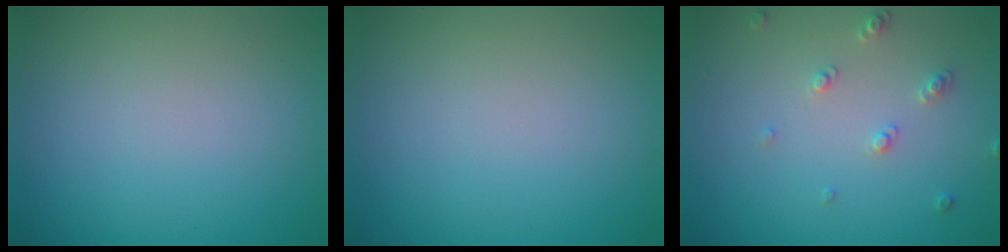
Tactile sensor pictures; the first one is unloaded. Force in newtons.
{"total": 0.0}
{"total": 1.6, "press": 1.5, "slide": 0.4}